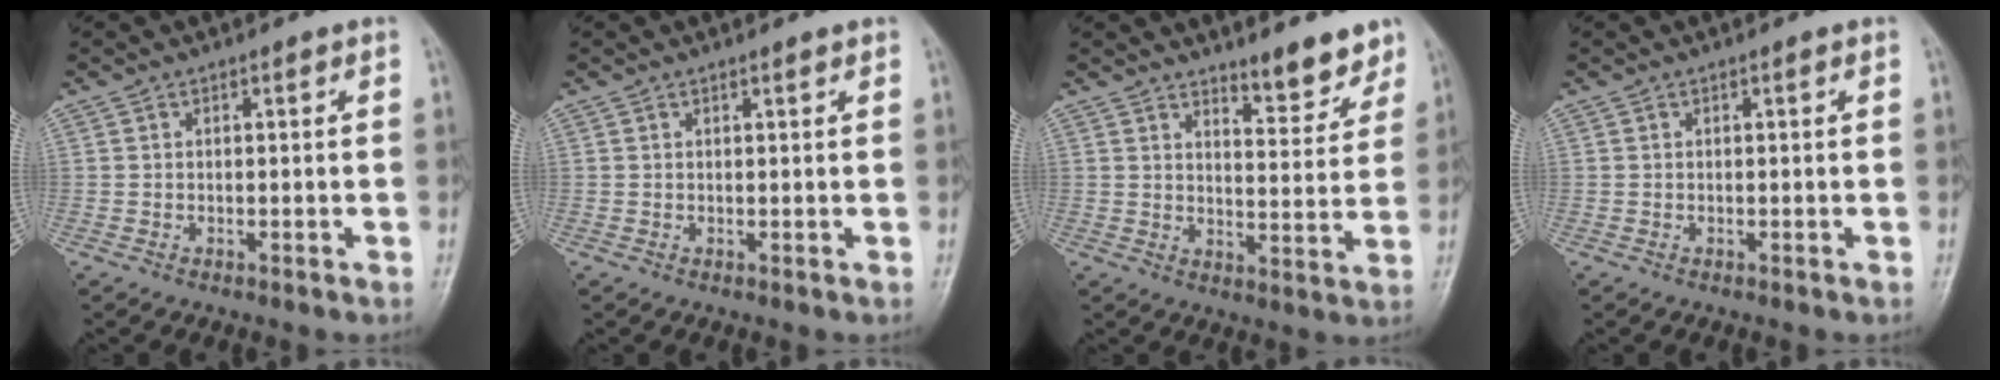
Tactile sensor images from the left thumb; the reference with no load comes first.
{"total": 0.7, "force": [0.6, 0.1, 0.5], "torque": [-0.007, -0.002, 0.009]}
{"total": 7.1, "force": [5.9, 2.1, 3.3], "torque": [-0.020, -0.048, 0.087]}
{"total": 0.0}